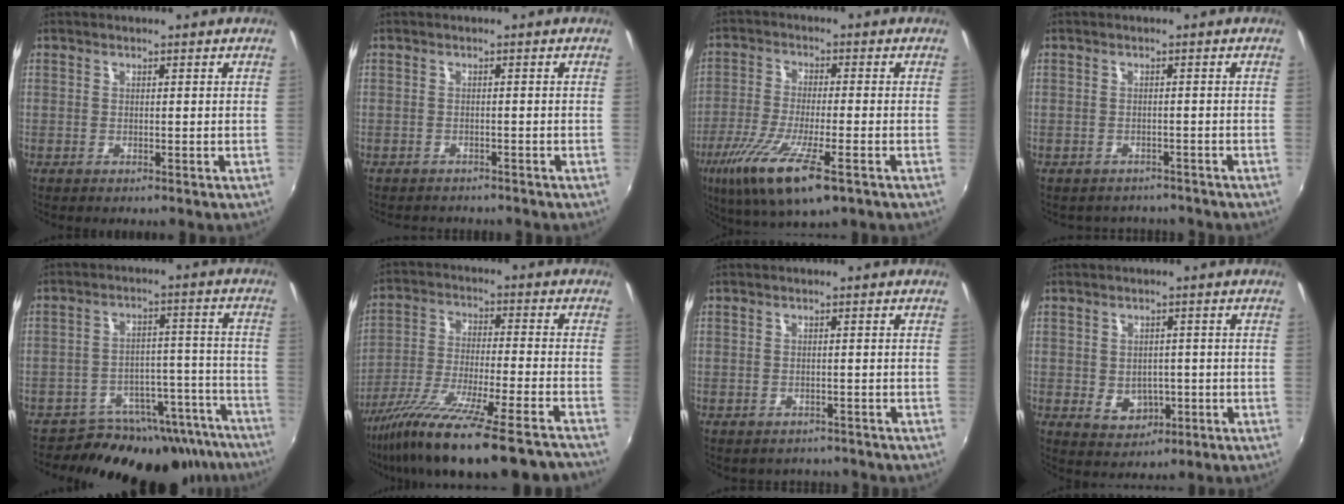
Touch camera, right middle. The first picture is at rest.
{"total": 3.2, "force": [-2.9, 1.1, 0.5], "torque": [-0.020, -0.016, -0.043]}
{"total": 13.7, "force": [-7.3, 2.8, 11.3], "torque": [-0.235, -0.047, -0.135]}
{"total": 4.6, "force": [-4.1, 2.1, 0.6], "torque": [-0.017, -0.011, -0.055]}
{"total": 20.9, "force": [-18.0, 9.2, 5.5], "torque": [-0.077, 0.057, -0.223]}
{"total": 22.9, "force": [-18.9, 1.1, 13.0], "torque": [-0.236, -0.077, -0.300]}
{"total": 3.3, "force": [-2.9, 1.6, 0.5], "torque": [-0.015, -0.013, -0.037]}
{"total": 5.3, "force": [-1.1, 4.4, 2.8], "torque": [-0.054, -0.003, -0.006]}